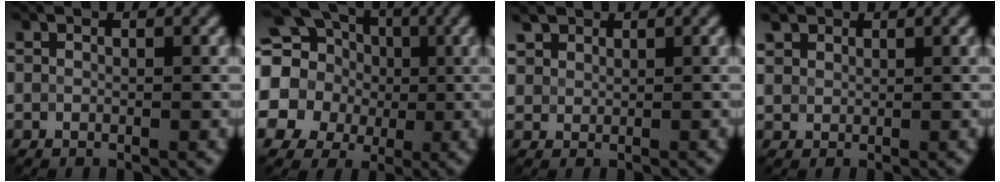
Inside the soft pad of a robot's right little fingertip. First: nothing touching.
{"total": 16.4, "force": [2.0, 15.0, 6.2], "torque": [-0.186, 0.016, -0.012]}
{"total": 2.9, "force": [2.2, 1.7, 0.8], "torque": [-0.031, 0.006, 0.048]}
{"total": 1.6, "force": [1.2, 0.9, 0.5], "torque": [-0.020, 0.006, 0.025]}